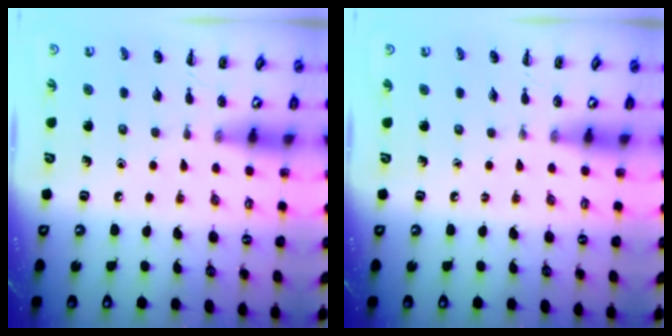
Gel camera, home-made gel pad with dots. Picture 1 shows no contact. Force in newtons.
{"total": 0.0}